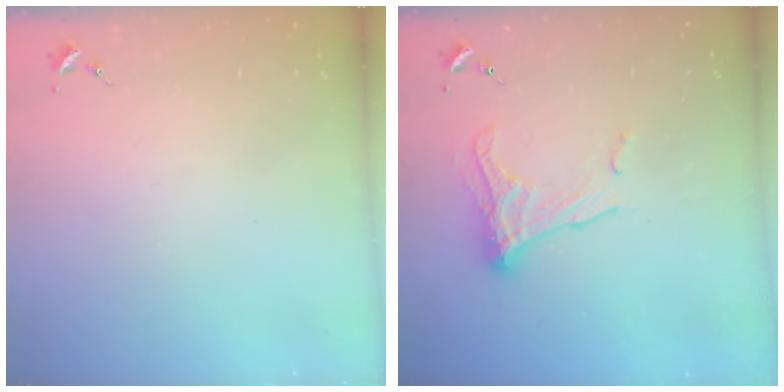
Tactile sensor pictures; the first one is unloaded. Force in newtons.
{"total": 11.9, "press": 11.9, "slide": 0.9}